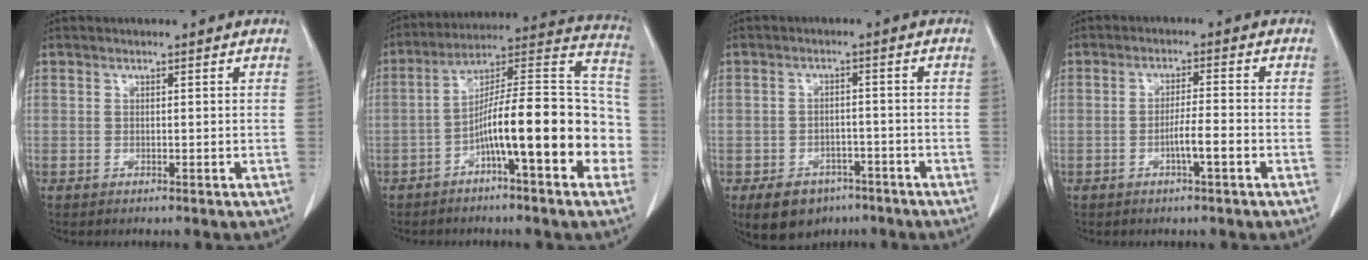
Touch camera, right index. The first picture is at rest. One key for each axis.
{"total": 19.3, "fx": -5.5, "fy": 3.4, "fz": 18.1, "tx": -0.241, "ty": 0.042, "tz": -0.085}
{"total": 7.9, "fx": -4.8, "fy": 5.6, "fz": 2.9, "tx": -0.051, "ty": 0.007, "tz": -0.061}
{"total": 4.2, "fx": -1.6, "fy": 0.4, "fz": 3.9, "tx": -0.070, "ty": 0.003, "tz": -0.027}